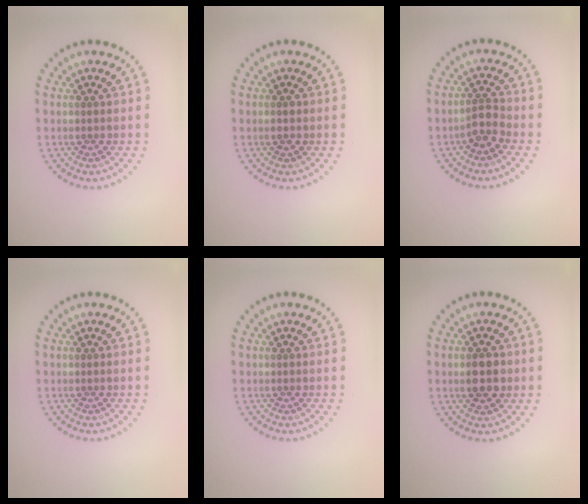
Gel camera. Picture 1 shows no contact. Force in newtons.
{"total": 1.1, "press": 1.1, "slide": 0.1}
{"total": 2.1, "press": 1.7, "slide": 1.3}
{"total": 0.0}
{"total": 0.0}
{"total": 3.2, "press": 3.2, "slide": 0.1}